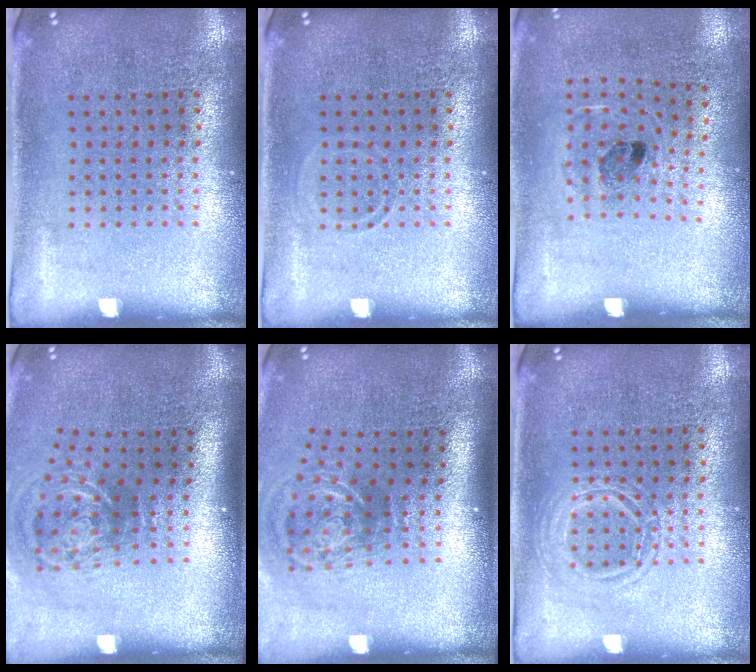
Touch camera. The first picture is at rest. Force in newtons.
{"total": 0.7, "press": 0.6, "slide": 0.3}
{"total": 1.1, "press": 0.8, "slide": 0.7}
{"total": 2.2, "press": 1.4, "slide": 1.7}
{"total": 2.2, "press": 1.4, "slide": 1.7}
{"total": 1.6, "press": 1.6, "slide": 0.2}